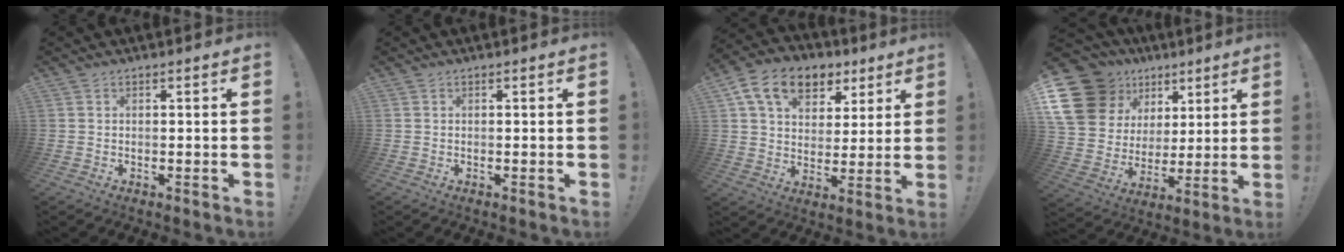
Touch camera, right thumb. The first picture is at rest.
{"total": 0.0}
{"total": 15.0, "force": [7.9, 10.2, 7.5], "torque": [-0.125, -0.031, 0.148]}
{"total": 20.0, "force": [9.2, 15.3, 8.9], "torque": [-0.151, -0.047, 0.204]}